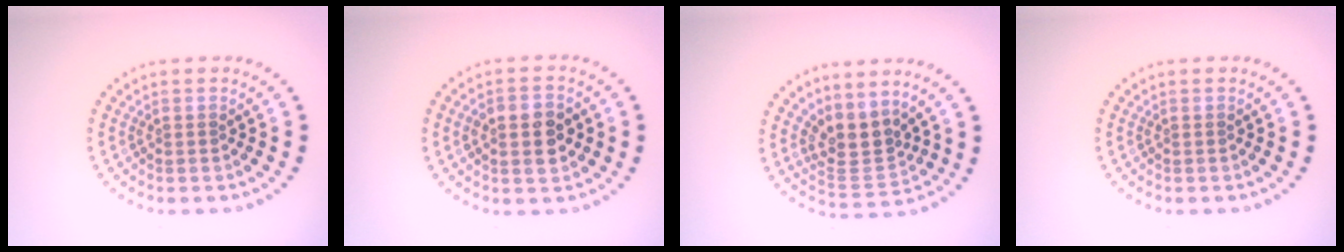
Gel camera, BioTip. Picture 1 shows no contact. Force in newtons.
{"total": 3.7, "press": 3.7, "slide": 0.3}
{"total": 3.3, "press": 2.7, "slide": 1.9}
{"total": 0.0}